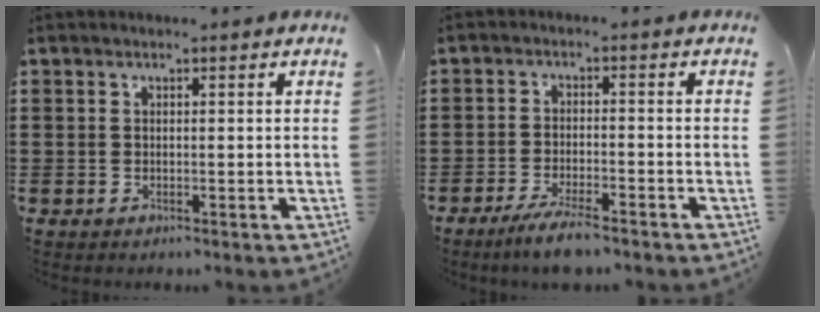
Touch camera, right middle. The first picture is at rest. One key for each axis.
{"total": 4.7, "fx": -3.9, "fy": 0.5, "fz": 2.6, "tx": -0.055, "ty": -0.006, "tz": -0.075}